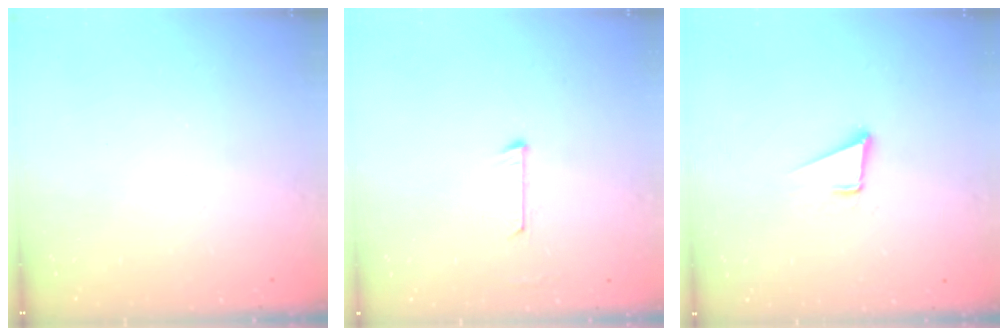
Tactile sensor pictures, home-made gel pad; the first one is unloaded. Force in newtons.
{"total": 5.9, "press": 5.9, "slide": 0.4}
{"total": 3.4, "press": 2.5, "slide": 2.2}